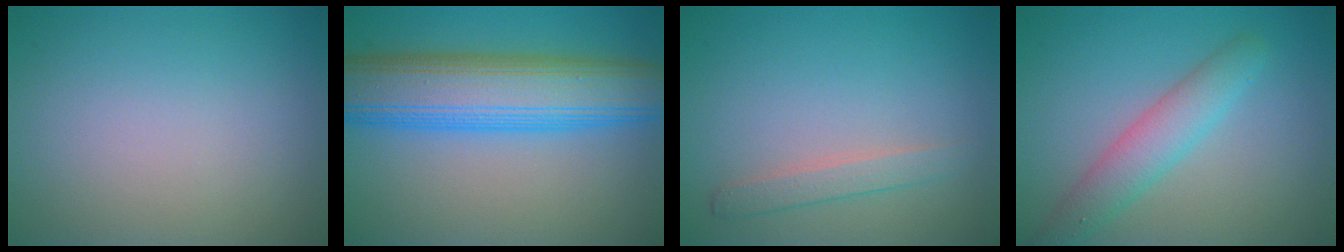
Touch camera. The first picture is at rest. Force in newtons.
{"total": 10.3, "press": 10.3, "slide": 0.2}
{"total": 1.7, "press": 1.7, "slide": 0.0}
{"total": 3.6, "press": 3.6, "slide": 0.0}